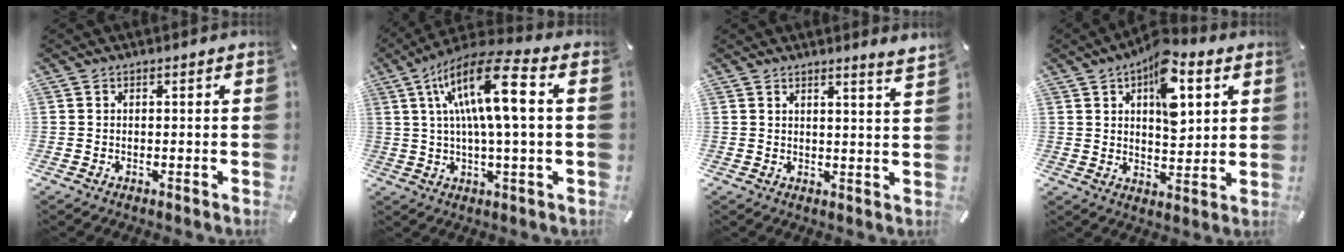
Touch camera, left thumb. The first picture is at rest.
{"total": 16.1, "force": [3.8, 3.1, 15.3], "torque": [-0.297, -0.001, 0.051]}
{"total": 3.5, "force": [3.0, -0.7, 1.5], "torque": [-0.028, -0.025, 0.051]}
{"total": 13.6, "force": [6.0, 7.5, 9.6], "torque": [-0.125, -0.021, 0.098]}